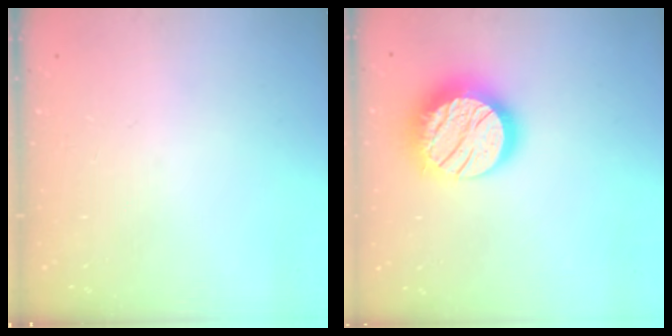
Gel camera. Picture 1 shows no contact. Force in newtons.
{"total": 19.0, "press": 18.9, "slide": 0.9}